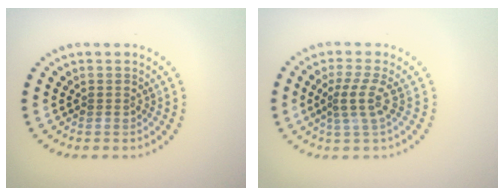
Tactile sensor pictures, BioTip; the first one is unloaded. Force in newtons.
{"total": 2.5, "press": 1.8, "slide": 1.8}